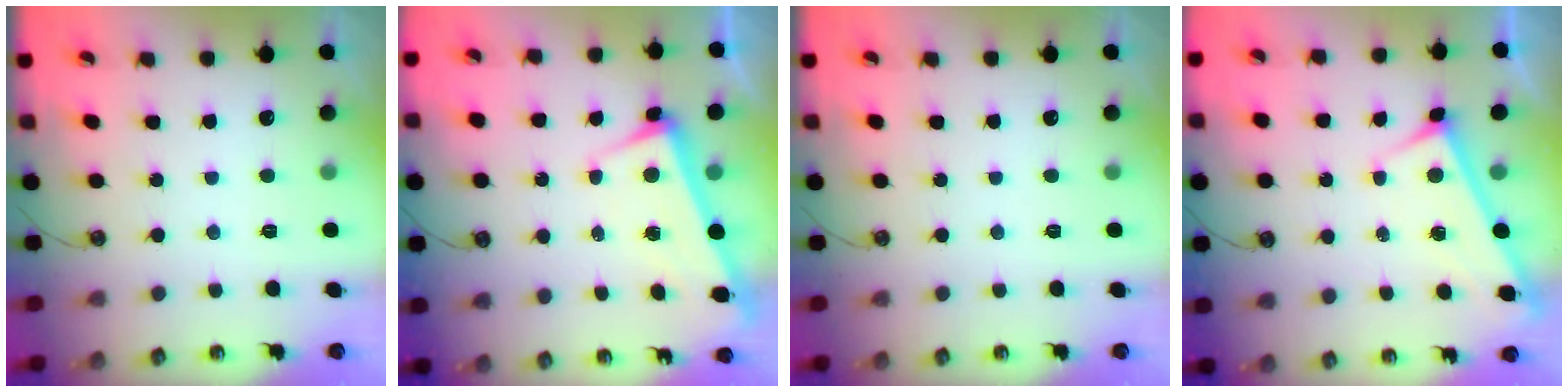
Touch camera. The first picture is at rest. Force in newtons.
{"total": 3.2, "press": 3.0, "slide": 0.9}
{"total": 0.0}
{"total": 3.2, "press": 3.2, "slide": 0.3}